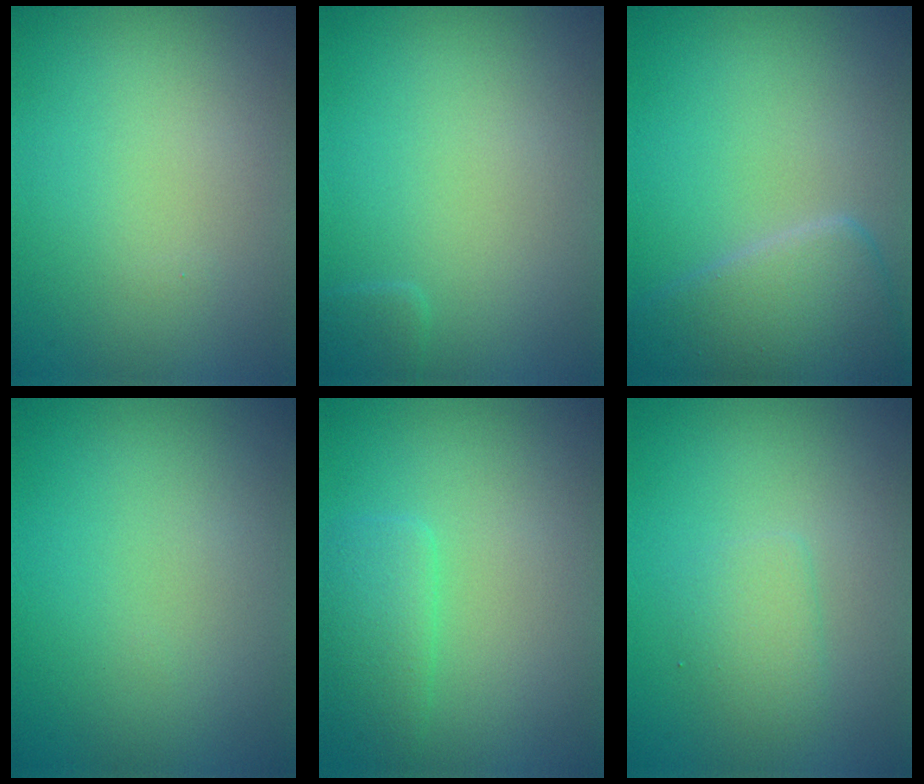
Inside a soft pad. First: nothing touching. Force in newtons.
{"total": 0.9, "press": 0.8, "slide": 0.1}
{"total": 5.4, "press": 5.4, "slide": 0.1}
{"total": 0.0}
{"total": 2.3, "press": 2.3, "slide": 0.2}
{"total": 1.7, "press": 1.7, "slide": 0.1}